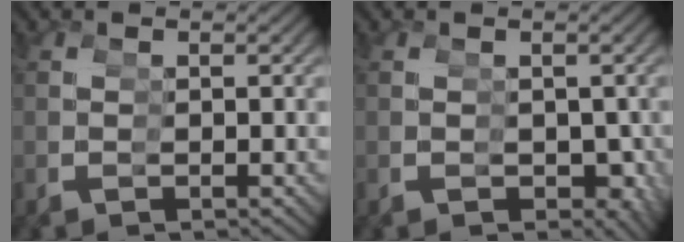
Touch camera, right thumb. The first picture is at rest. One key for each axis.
{"total": 3.0, "fx": -0.3, "fy": 2.7, "fz": 1.3, "tx": -0.009, "ty": -0.011, "tz": 0.003}